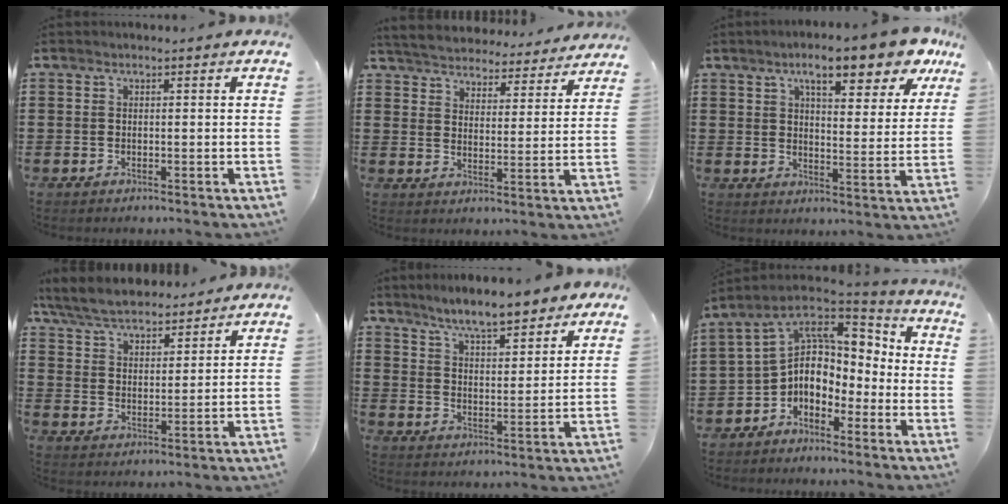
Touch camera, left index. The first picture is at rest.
{"total": 5.0, "force": [5.0, 0.1, 0.0], "torque": [-0.029, -0.039, 0.085]}
{"total": 9.7, "force": [7.3, 2.0, 6.1], "torque": [-0.099, -0.025, 0.120]}
{"total": 6.6, "force": [6.1, 1.4, 1.8], "torque": [-0.062, -0.023, 0.111]}
{"total": 6.8, "force": [6.2, 0.8, 2.6], "torque": [-0.074, -0.022, 0.111]}
{"total": 7.5, "force": [-1.1, 6.0, 4.2], "torque": [-0.096, -0.007, -0.027]}